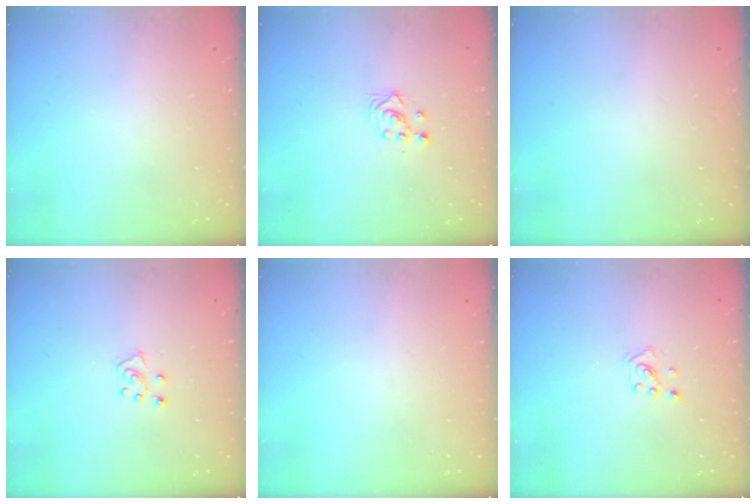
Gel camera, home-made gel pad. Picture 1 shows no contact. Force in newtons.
{"total": 2.3, "press": 2.3, "slide": 0.3}
{"total": 0.0}
{"total": 5.3, "press": 5.3, "slide": 0.4}
{"total": 0.0}
{"total": 2.2, "press": 2.2, "slide": 0.6}